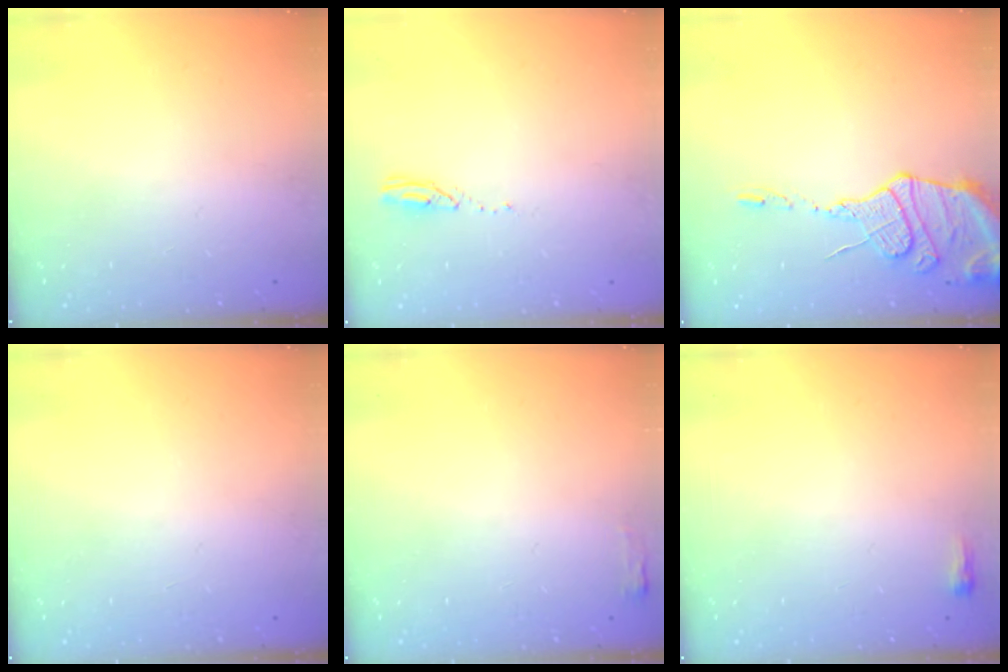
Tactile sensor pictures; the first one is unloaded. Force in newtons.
{"total": 3.4, "press": 3.3, "slide": 0.3}
{"total": 14.4, "press": 14.4, "slide": 1.4}
{"total": 1.0, "press": 0.0, "slide": 1.0}
{"total": 2.7, "press": 2.6, "slide": 0.8}
{"total": 2.3, "press": 2.2, "slide": 0.7}